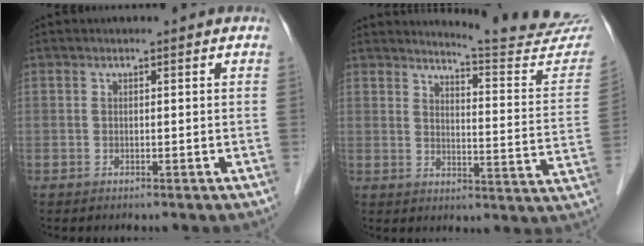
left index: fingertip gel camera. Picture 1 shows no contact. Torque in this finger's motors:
{"motor_torque": [-0.05, -0.09, 0.11, 0.01]}